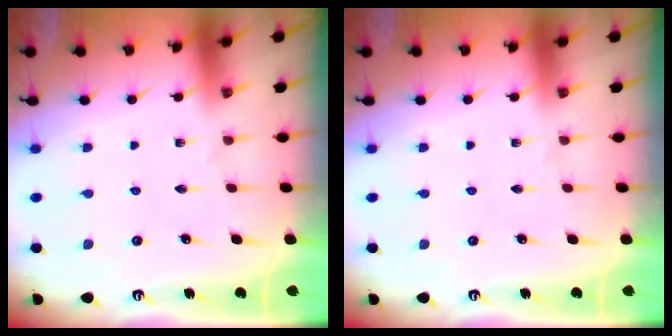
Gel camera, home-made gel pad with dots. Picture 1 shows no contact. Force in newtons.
{"total": 0.0}